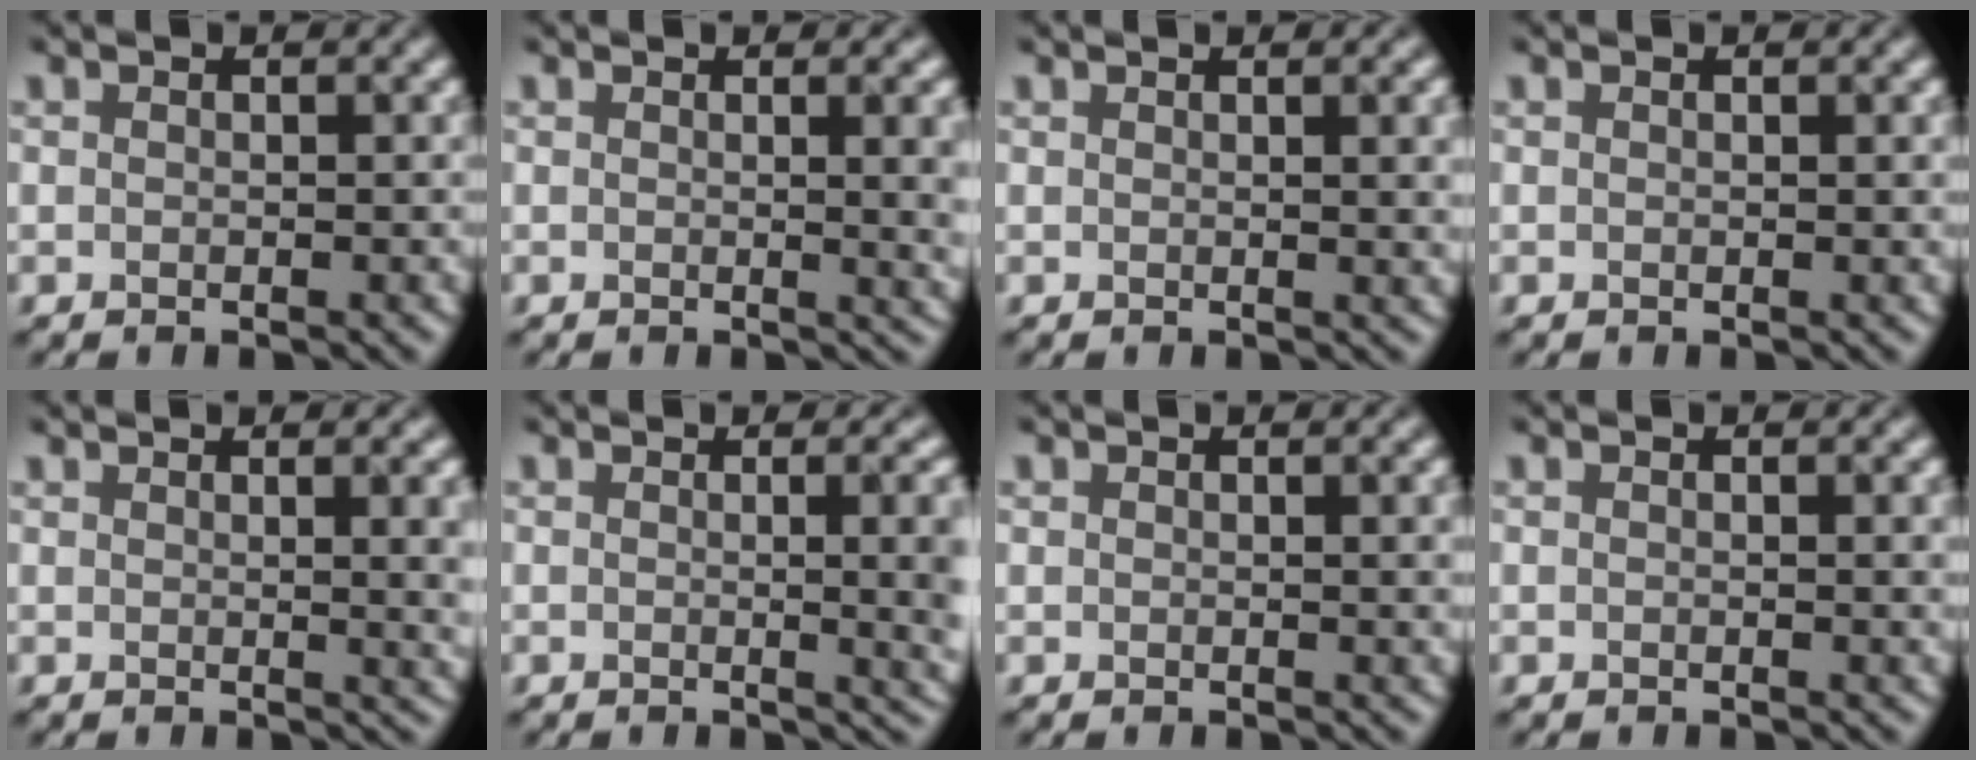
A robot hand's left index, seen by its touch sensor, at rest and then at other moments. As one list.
[{"total": 4.7, "force": [0.5, 1.6, 4.4], "torque": [-0.033, 0.002, 0.010]}, {"total": 3.3, "force": [1.1, 1.1, 2.9], "torque": [-0.023, 0.005, 0.014]}, {"total": 0.6, "force": [0.3, 0.1, 0.5], "torque": [-0.003, 0.002, 0.004]}, {"total": 5.1, "force": [1.5, 1.9, 4.5], "torque": [-0.029, 0.008, 0.024]}, {"total": 7.0, "force": [0.0, 2.8, 6.4], "torque": [-0.038, 0.001, 0.003]}, {"total": 1.7, "force": [0.7, 0.5, 1.5], "torque": [-0.014, 0.000, 0.013]}, {"total": 1.6, "force": [0.3, 0.4, 1.5], "torque": [-0.015, 0.003, 0.001]}]